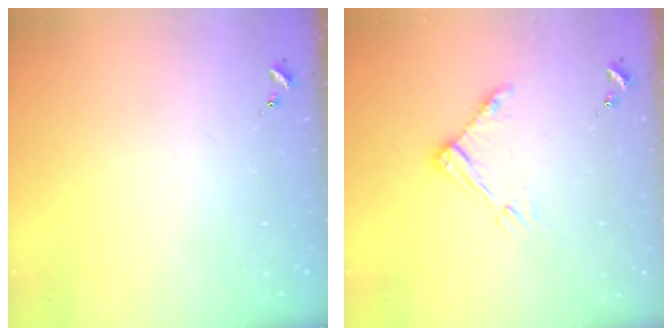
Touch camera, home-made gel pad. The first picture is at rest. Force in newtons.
{"total": 9.1, "press": 9.1, "slide": 0.8}